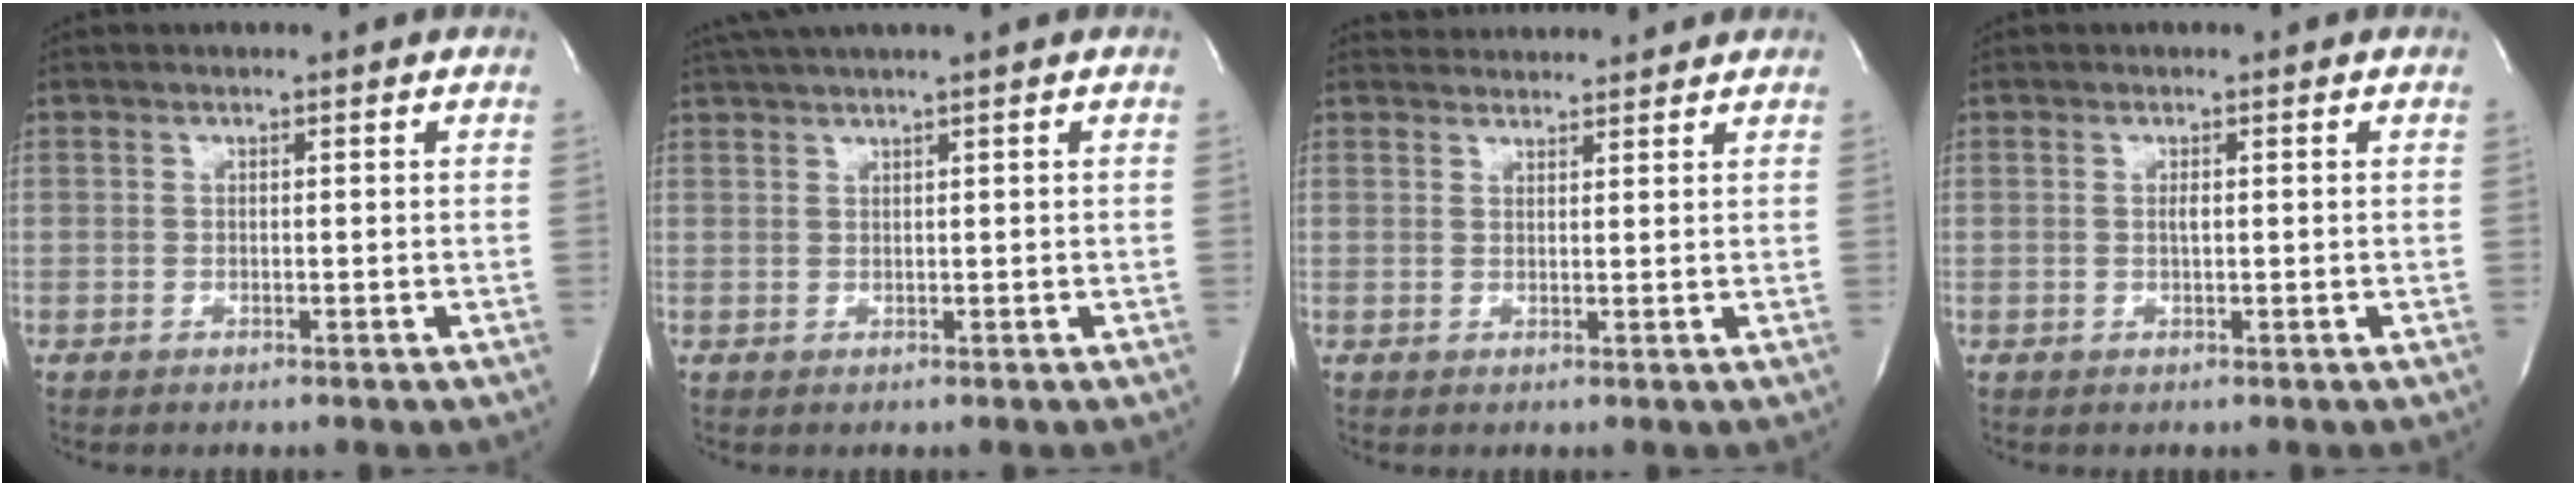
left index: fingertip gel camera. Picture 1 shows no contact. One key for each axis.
{"total": 3.5, "fx": 2.7, "fy": -1.1, "fz": 1.9, "tx": -0.036, "ty": 0.018, "tz": 0.055}
{"total": 5.8, "fx": 5.6, "fy": 1.2, "fz": 0.5, "tx": -0.006, "ty": 0.023, "tz": 0.071}
{"total": 0.8, "fx": 0.0, "fy": 0.1, "fz": 0.8, "tx": -0.017, "ty": -0.001, "tz": 0.002}